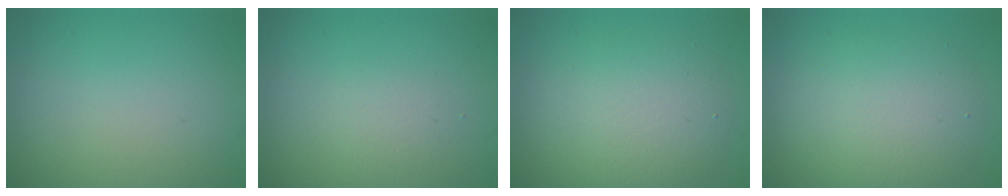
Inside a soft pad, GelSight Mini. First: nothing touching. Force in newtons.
{"total": 1.3, "press": 1.3, "slide": 0.0}
{"total": 5.1, "press": 5.1, "slide": 0.2}
{"total": 5.5, "press": 5.5, "slide": 0.4}